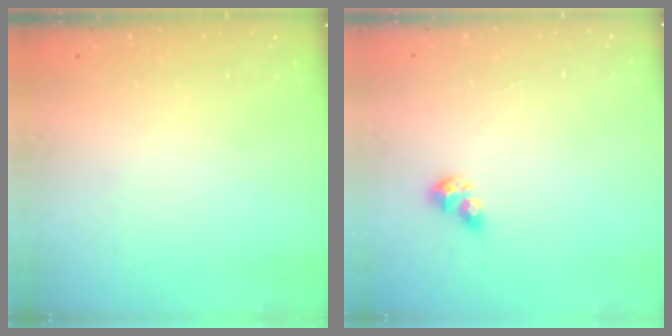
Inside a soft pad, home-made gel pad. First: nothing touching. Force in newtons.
{"total": 5.6, "press": 5.6, "slide": 0.4}